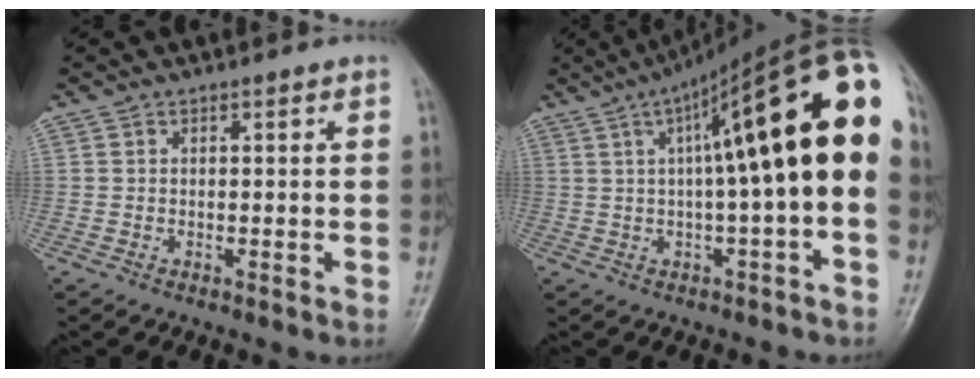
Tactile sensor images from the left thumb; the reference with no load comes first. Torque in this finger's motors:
{"motor_torque": [0.54, 2.24, 1.71, -1.06, 0.24]}